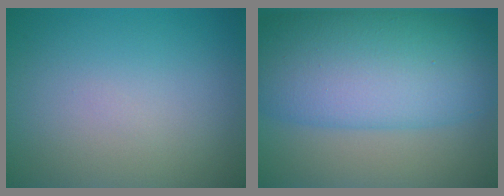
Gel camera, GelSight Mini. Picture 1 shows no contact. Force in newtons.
{"total": 12.4, "press": 12.4, "slide": 0.2}